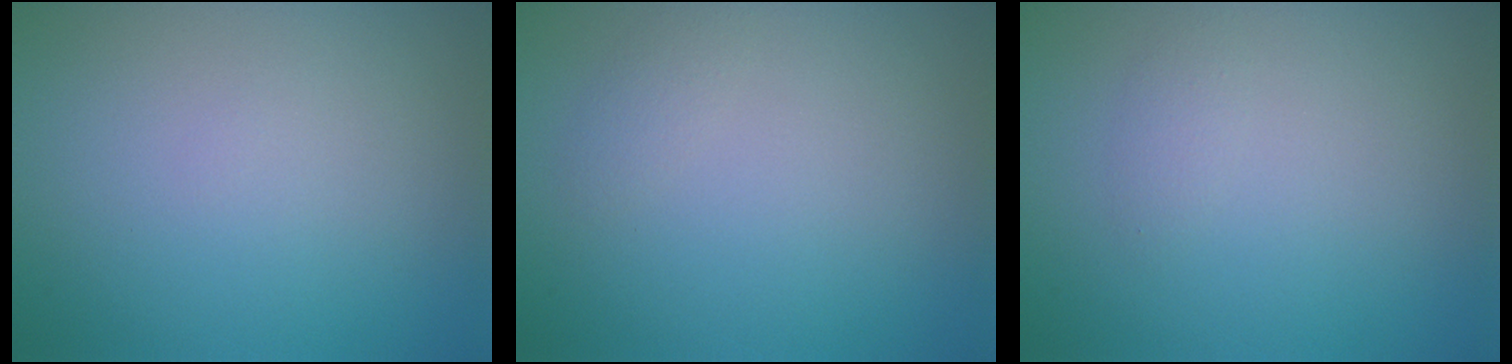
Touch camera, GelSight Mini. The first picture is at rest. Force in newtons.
{"total": 0.8, "press": 0.8, "slide": 0.0}
{"total": 0.9, "press": 0.9, "slide": 0.1}